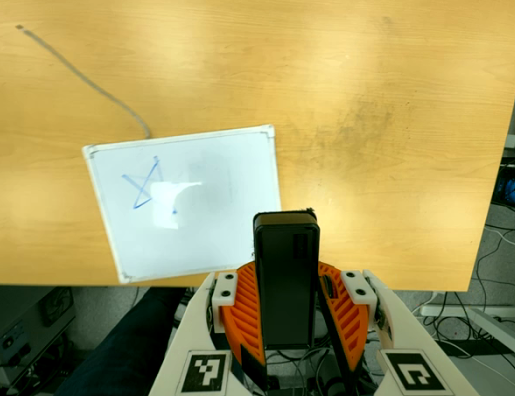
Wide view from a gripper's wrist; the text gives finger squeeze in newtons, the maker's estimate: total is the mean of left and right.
{"total": 6.1, "left": 5.9, "right": 6.3}